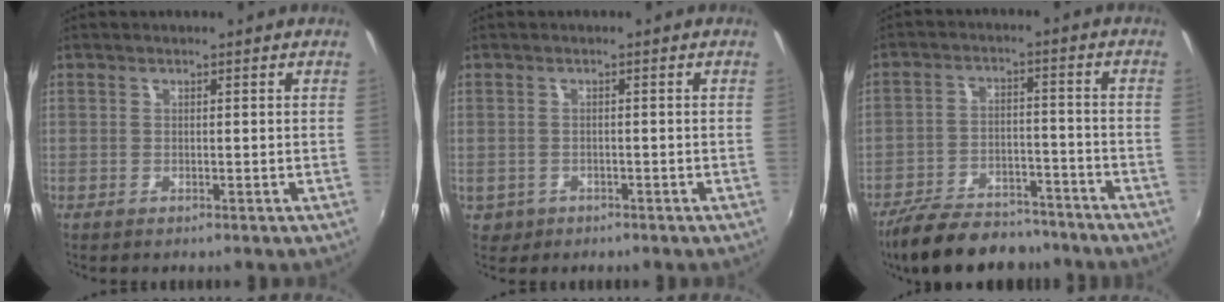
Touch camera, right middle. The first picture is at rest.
{"total": 3.4, "force": [-1.3, 3.0, 1.1], "torque": [-0.034, -0.005, -0.013]}
{"total": 16.7, "force": [-13.9, 6.1, 6.9], "torque": [-0.154, -0.008, -0.207]}